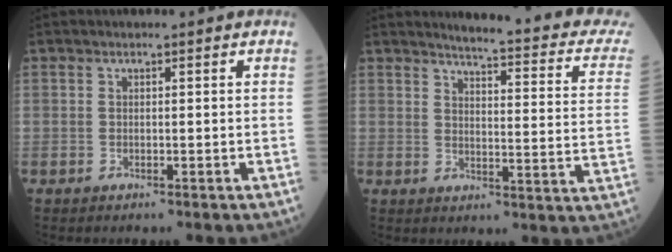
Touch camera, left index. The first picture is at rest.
{"total": 16.7, "force": [15.2, 1.1, 6.7], "torque": [-0.074, -0.069, 0.157]}